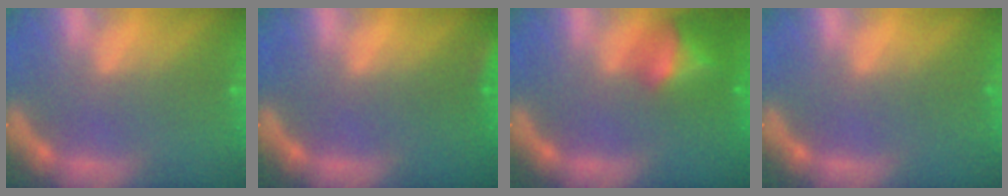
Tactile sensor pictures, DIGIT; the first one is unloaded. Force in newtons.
{"total": 1.9}
{"total": 4.9}
{"total": 0.0}